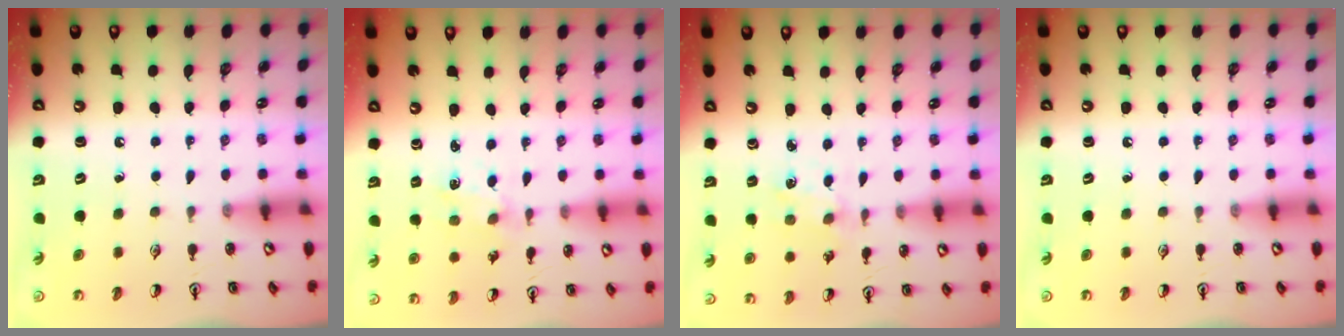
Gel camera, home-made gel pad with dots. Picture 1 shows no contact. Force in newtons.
{"total": 1.5, "press": 1.5, "slide": 0.3}
{"total": 1.0, "press": 1.0, "slide": 0.2}
{"total": 0.0}